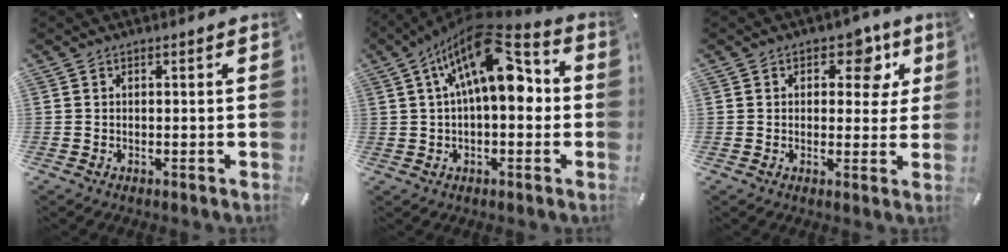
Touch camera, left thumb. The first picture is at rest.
{"total": 17.1, "force": [4.4, 8.0, 14.5], "torque": [-0.228, -0.016, 0.071]}
{"total": 7.8, "force": [3.0, 5.2, 4.9], "torque": [-0.046, -0.011, 0.041]}